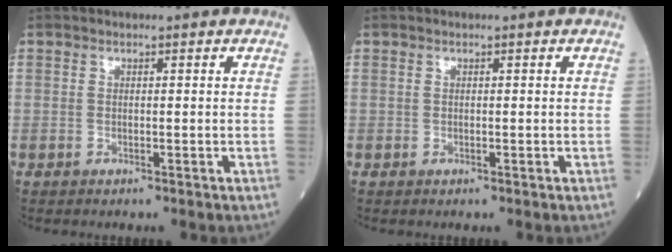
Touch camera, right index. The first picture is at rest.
{"total": 0.0}